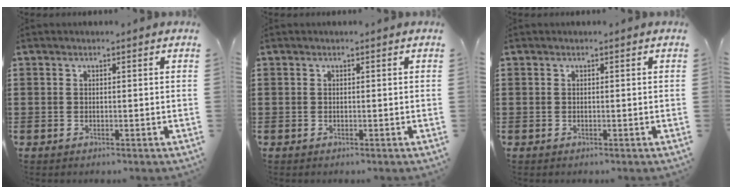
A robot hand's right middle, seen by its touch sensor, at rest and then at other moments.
{"total": 0.0}
{"total": 0.0}